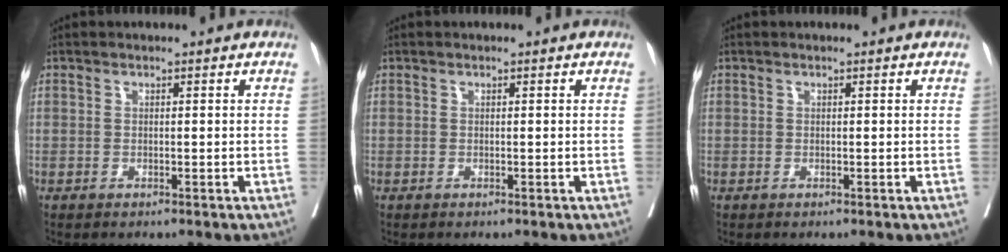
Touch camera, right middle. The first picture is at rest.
{"total": 0.0}
{"total": 0.0}